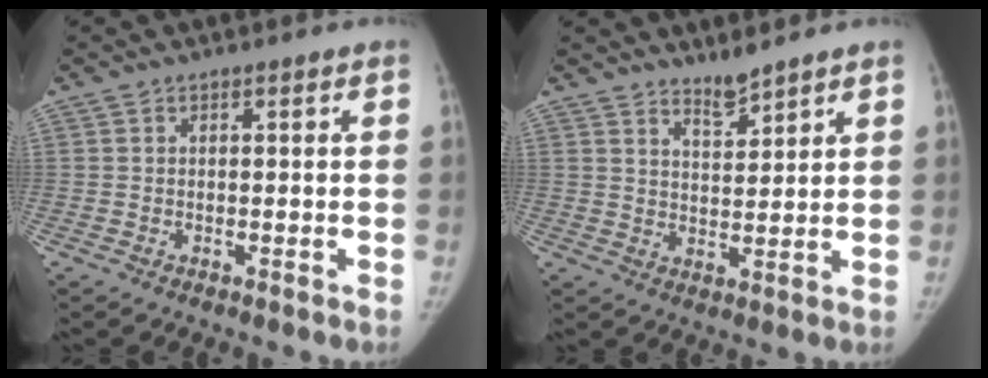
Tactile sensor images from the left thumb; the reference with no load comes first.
{"total": 3.9, "force": [3.6, 0.5, 1.4], "torque": [-0.017, -0.036, 0.068]}